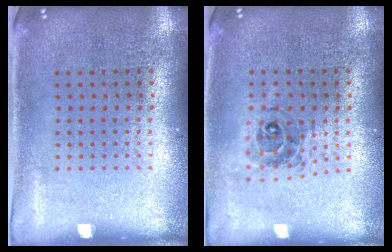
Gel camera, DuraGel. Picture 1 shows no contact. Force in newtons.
{"total": 0.7, "press": 0.7, "slide": 0.1}